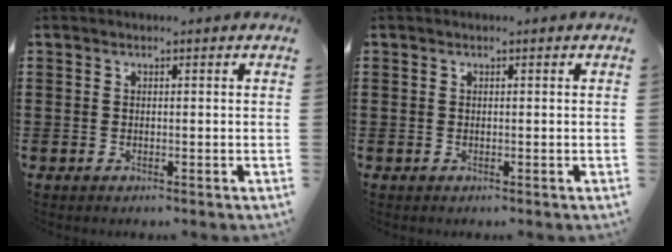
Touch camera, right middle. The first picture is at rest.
{"total": 0.0}